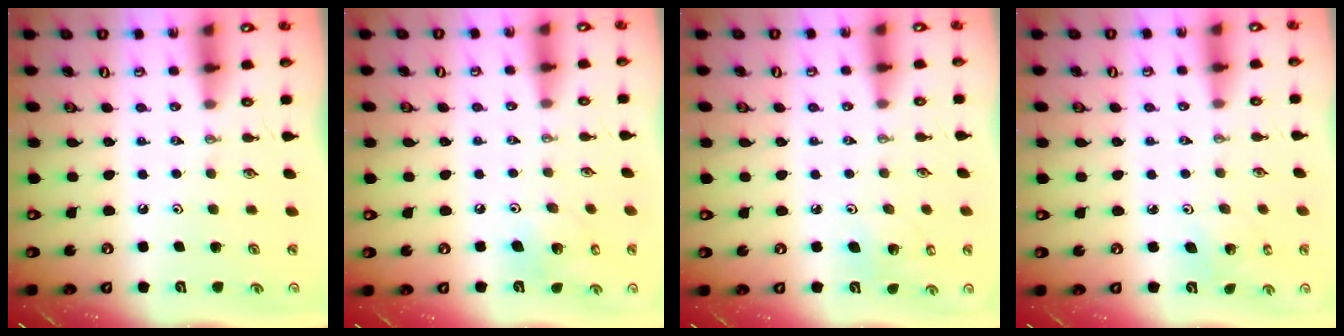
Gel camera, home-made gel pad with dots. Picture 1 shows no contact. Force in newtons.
{"total": 9.4, "press": 9.2, "slide": 1.8}
{"total": 5.8, "press": 5.7, "slide": 1.1}
{"total": 4.1, "press": 4.1, "slide": 0.2}